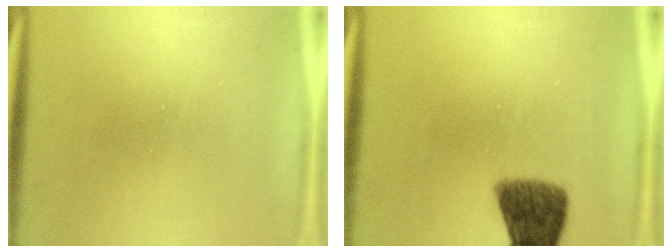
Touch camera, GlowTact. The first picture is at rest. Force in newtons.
{"total": 8.3}